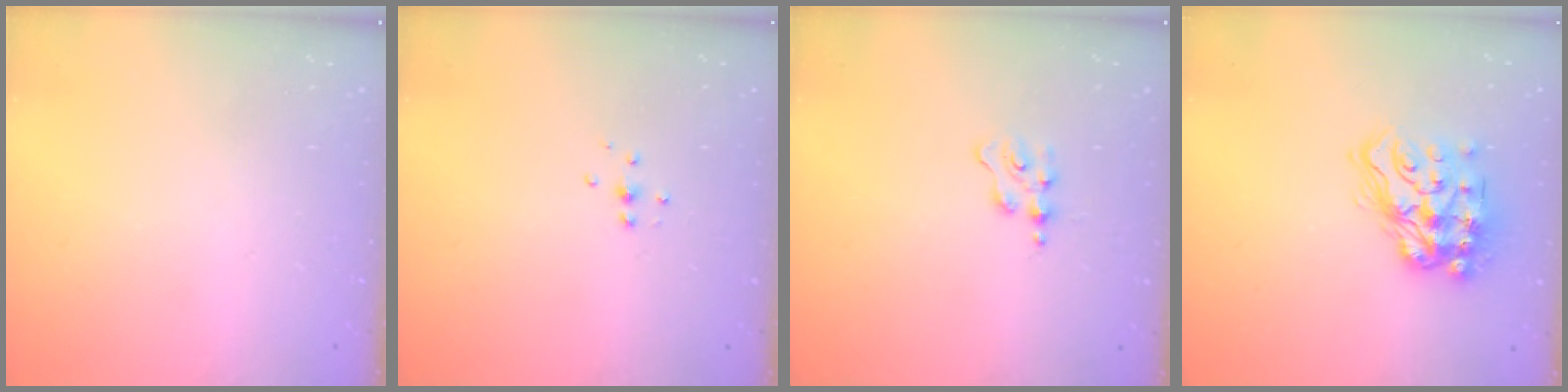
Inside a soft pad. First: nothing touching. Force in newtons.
{"total": 4.7, "press": 4.6, "slide": 0.5}
{"total": 1.8, "press": 1.8, "slide": 0.3}
{"total": 16.0, "press": 15.9, "slide": 1.2}